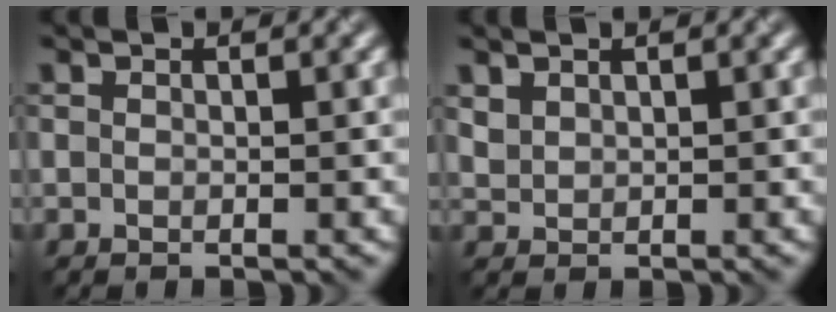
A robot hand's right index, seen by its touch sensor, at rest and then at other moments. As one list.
[{"total": 1.1, "force": [0.9, 0.6, 0.3], "torque": [-0.010, -0.001, 0.024]}]